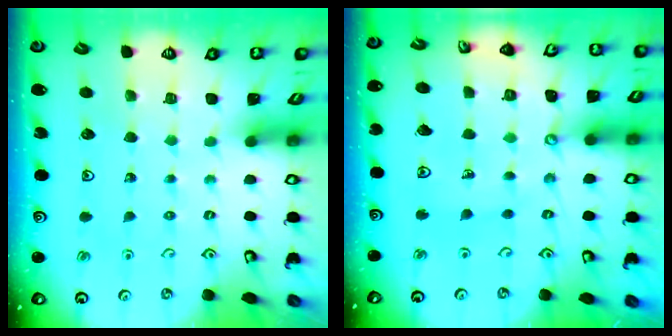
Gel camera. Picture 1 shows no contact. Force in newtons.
{"total": 11.9, "press": 11.8, "slide": 1.5}